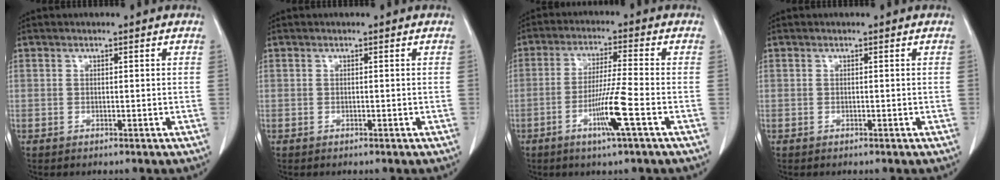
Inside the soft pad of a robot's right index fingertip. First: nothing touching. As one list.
[{"total": 0.0}, {"total": 7.8, "force": [-3.0, -0.9, 7.2], "torque": [-0.135, -0.012, -0.058]}, {"total": 0.0}]